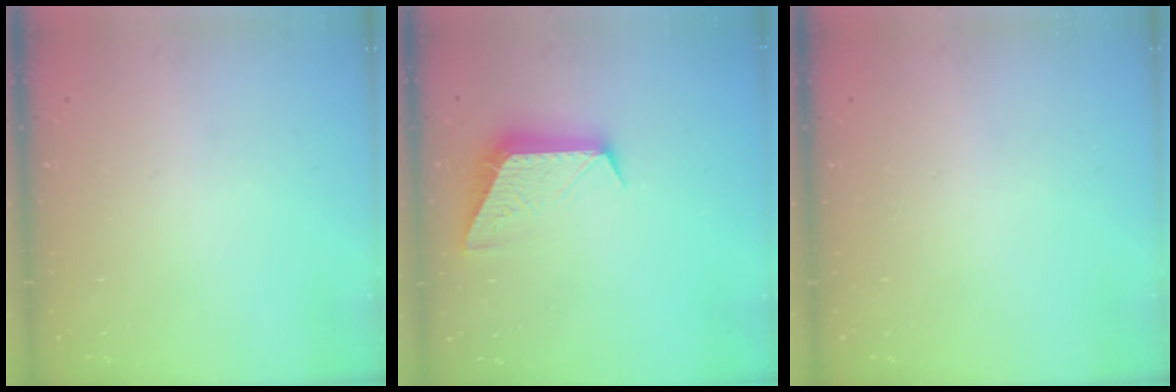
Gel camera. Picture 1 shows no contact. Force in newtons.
{"total": 9.9, "press": 9.9, "slide": 0.5}
{"total": 0.0}